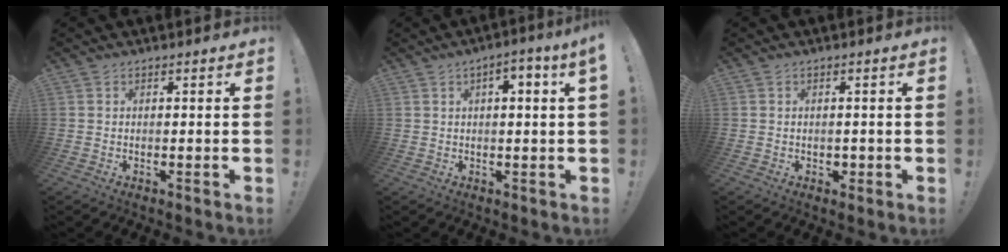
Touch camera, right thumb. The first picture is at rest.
{"total": 4.0, "force": [0.6, 0.2, 3.9], "torque": [-0.054, -0.007, 0.005]}
{"total": 1.5, "force": [-0.1, 1.3, 0.7], "torque": [-0.004, 0.001, -0.002]}